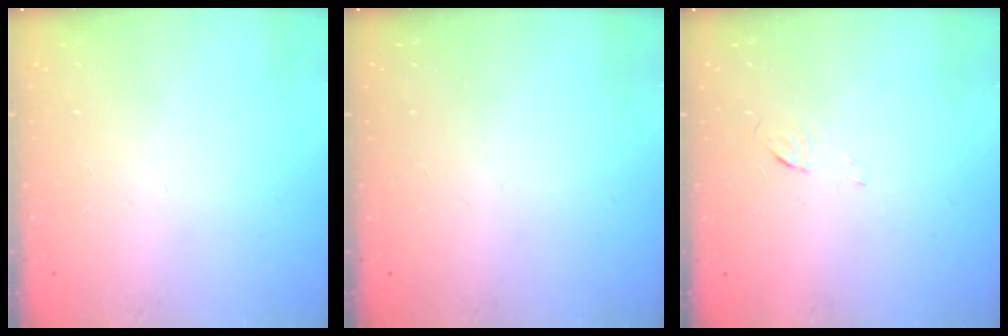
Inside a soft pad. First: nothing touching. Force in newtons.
{"total": 0.0}
{"total": 3.4, "press": 3.4, "slide": 0.3}